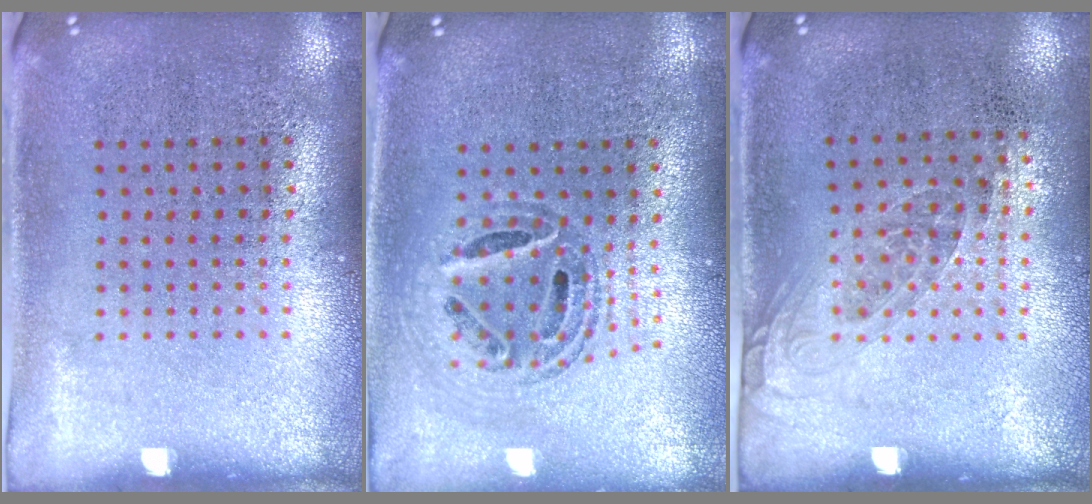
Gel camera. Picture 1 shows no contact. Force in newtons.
{"total": 0.8, "press": 0.8, "slide": 0.1}
{"total": 1.0, "press": 0.9, "slide": 0.6}